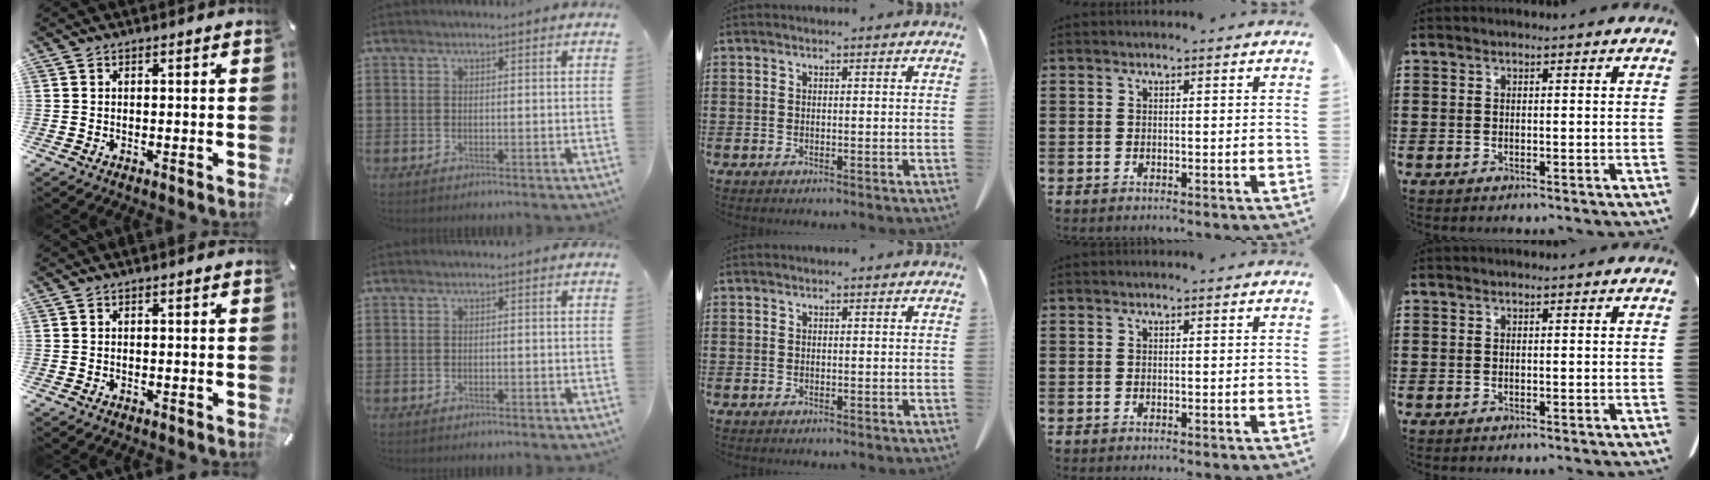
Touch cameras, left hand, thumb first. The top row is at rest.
{"thumb": {"total": 0.8, "force": [-0.6, 0.3, 0.4], "torque": [-0.009, 0.000, -0.011]}, "index": {"total": 0.6, "force": [-0.6, 0.1, 0.2], "torque": [-0.007, -0.003, -0.011]}}